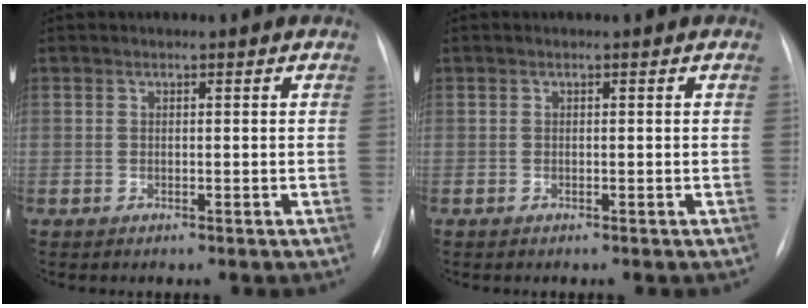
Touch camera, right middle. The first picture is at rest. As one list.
[{"total": 0.0}]